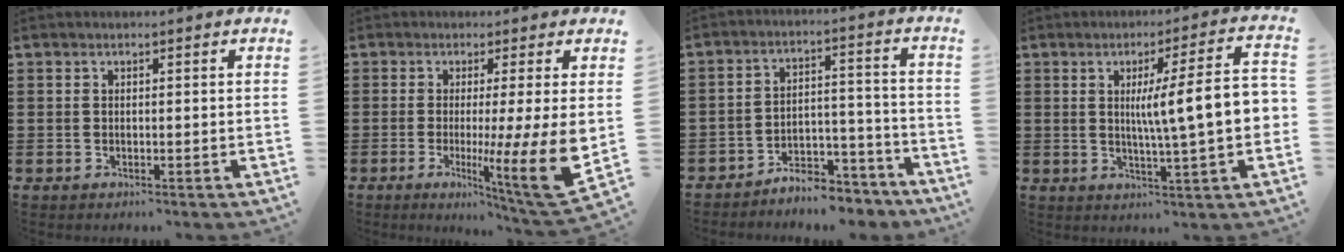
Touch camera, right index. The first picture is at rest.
{"total": 10.9, "force": [-0.6, 0.8, 10.9], "torque": [-0.176, -0.034, -0.009]}
{"total": 5.8, "force": [-5.6, 1.1, 1.0], "torque": [-0.015, 0.018, -0.110]}
{"total": 10.4, "force": [0.5, 0.7, 10.3], "torque": [-0.168, -0.007, 0.003]}